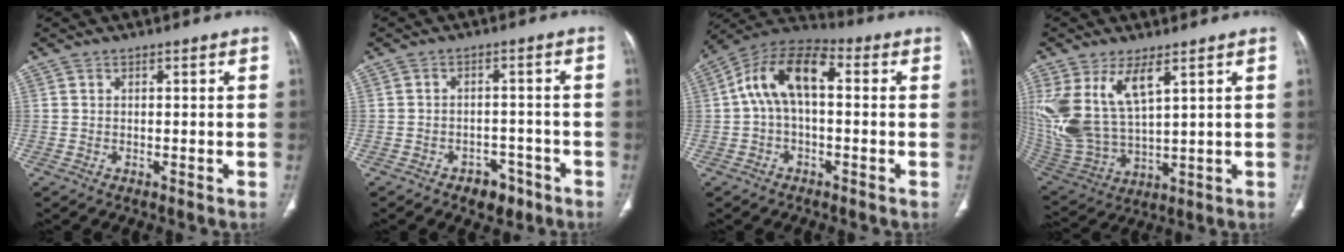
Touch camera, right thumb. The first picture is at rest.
{"total": 5.0, "force": [-3.1, 3.3, 2.1], "torque": [-0.008, 0.023, -0.037]}
{"total": 12.1, "force": [1.1, 6.5, 10.1], "torque": [-0.175, 0.041, 0.008]}
{"total": 16.2, "force": [6.9, 7.7, 12.5], "torque": [-0.267, -0.029, 0.155]}